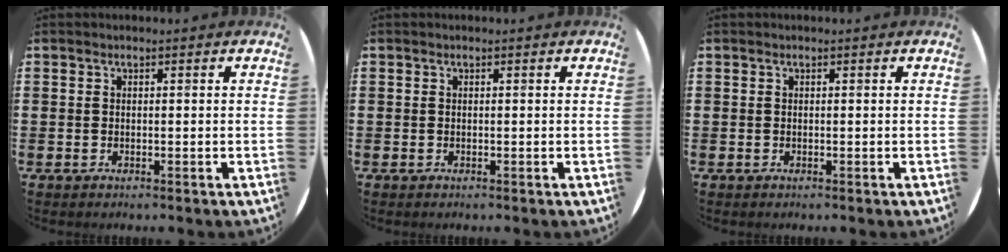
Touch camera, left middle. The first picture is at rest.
{"total": 0.0}
{"total": 0.0}